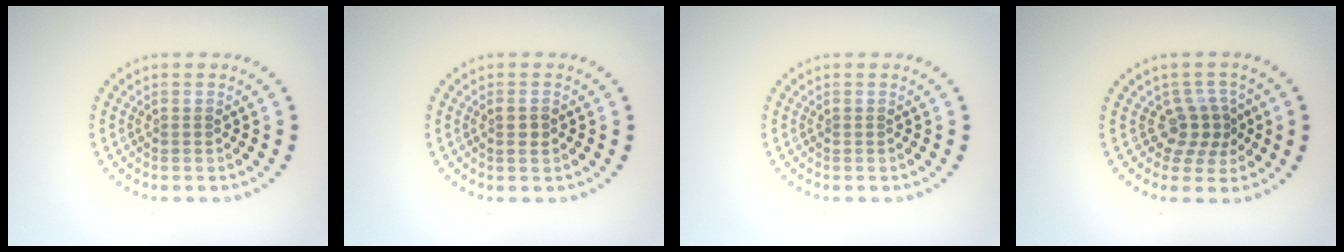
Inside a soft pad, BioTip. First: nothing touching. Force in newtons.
{"total": 1.2, "press": 1.2, "slide": 0.4}
{"total": 0.0}
{"total": 2.9, "press": 2.1, "slide": 1.9}